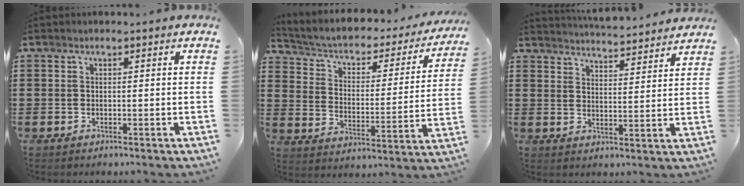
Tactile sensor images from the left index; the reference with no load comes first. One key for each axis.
{"total": 3.0, "fx": 1.8, "fy": 1.8, "fz": 1.6, "tx": -0.045, "ty": -0.020, "tz": 0.019}
{"total": 4.3, "fx": 4.3, "fy": -0.4, "fz": 0.1, "tx": -0.020, "ty": -0.030, "tz": 0.073}